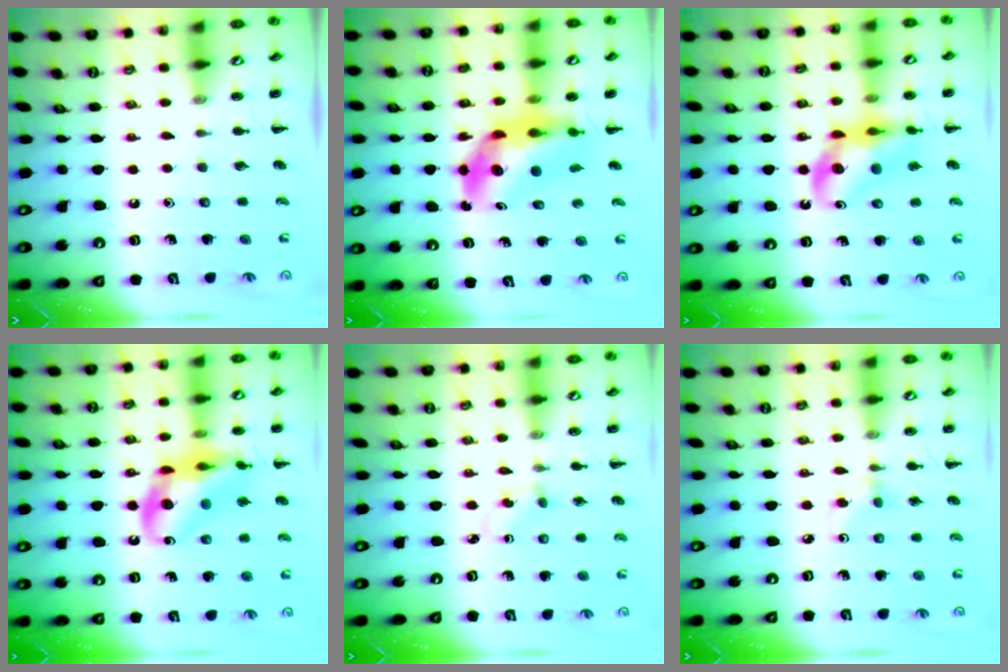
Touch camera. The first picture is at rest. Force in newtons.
{"total": 10.6, "press": 10.0, "slide": 3.3}
{"total": 12.0, "press": 11.6, "slide": 3.3}
{"total": 14.9, "press": 14.6, "slide": 3.1}
{"total": 2.4, "press": 2.2, "slide": 0.9}
{"total": 2.7, "press": 2.4, "slide": 1.1}